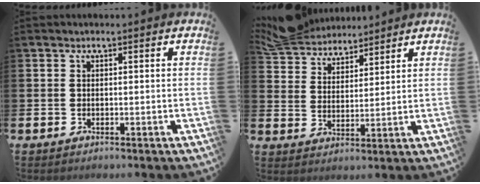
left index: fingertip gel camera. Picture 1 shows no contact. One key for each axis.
{"total": 6.2, "fx": 6.0, "fy": 1.6, "fz": 0.2, "tx": -0.034, "ty": -0.029, "tz": 0.112}